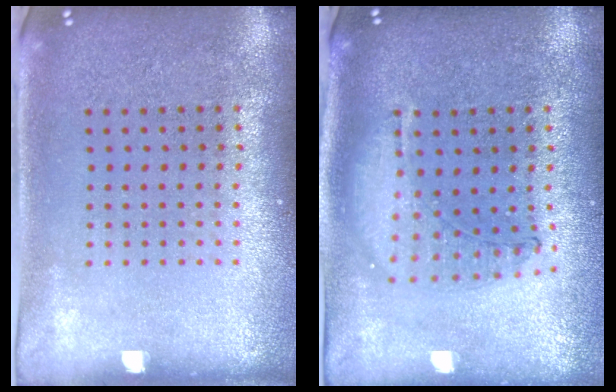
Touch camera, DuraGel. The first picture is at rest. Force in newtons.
{"total": 1.1, "press": 1.0, "slide": 0.2}